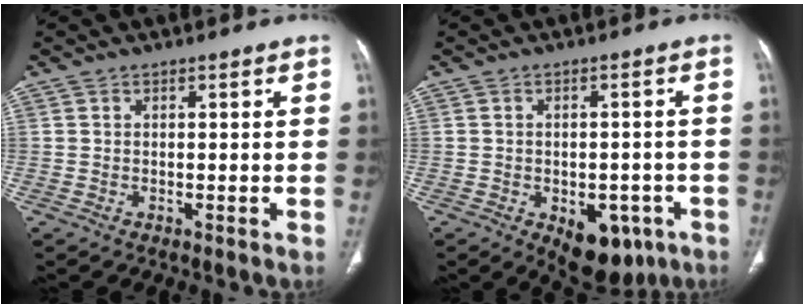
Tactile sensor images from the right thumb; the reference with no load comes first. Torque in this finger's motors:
{"motor_torque": [1.49, 1.17, 1.10, -0.57, 0.23]}